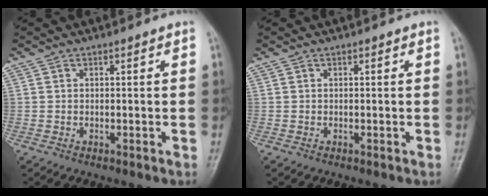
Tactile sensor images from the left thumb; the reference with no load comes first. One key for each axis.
{"total": 0.0}